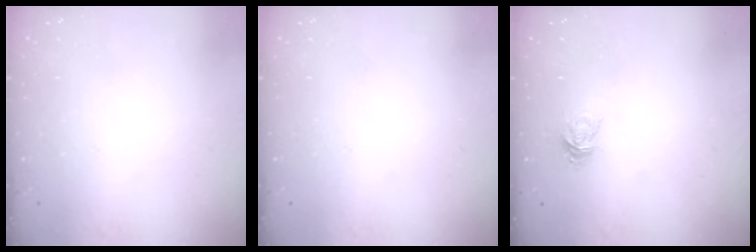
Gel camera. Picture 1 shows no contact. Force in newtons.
{"total": 0.0}
{"total": 3.1, "press": 3.1, "slide": 0.1}